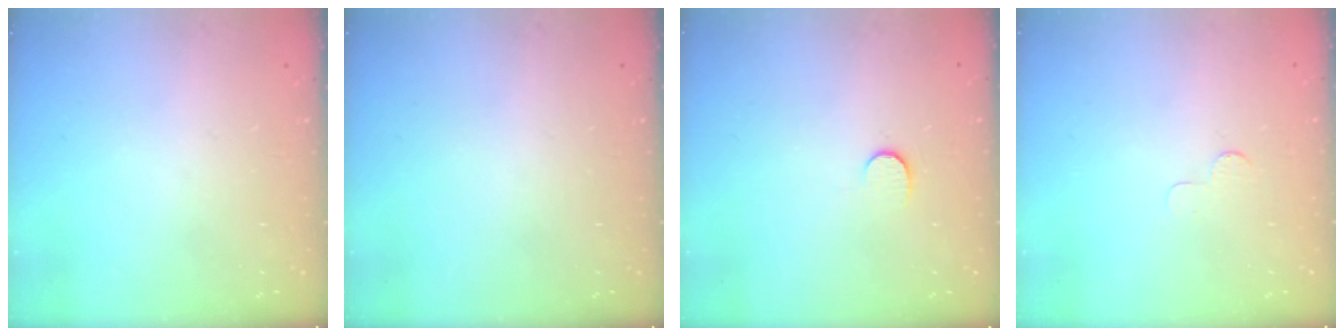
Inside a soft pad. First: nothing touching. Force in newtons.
{"total": 0.0}
{"total": 6.3, "press": 6.3, "slide": 0.5}
{"total": 2.5, "press": 2.5, "slide": 0.2}